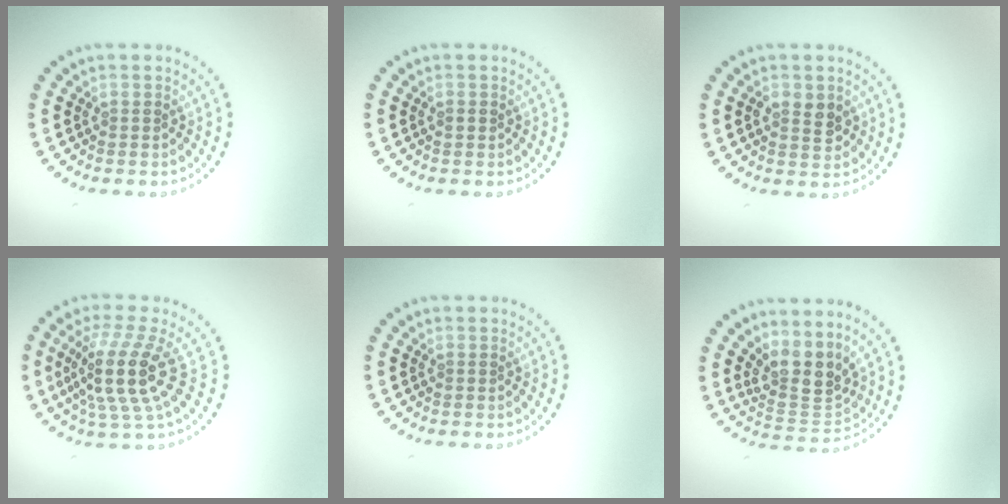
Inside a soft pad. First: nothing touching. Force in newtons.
{"total": 0.6, "press": 0.6, "slide": 0.1}
{"total": 2.2, "press": 2.2, "slide": 0.2}
{"total": 4.9, "press": 3.7, "slide": 3.2}
{"total": 0.0}
{"total": 3.9, "press": 2.8, "slide": 2.6}